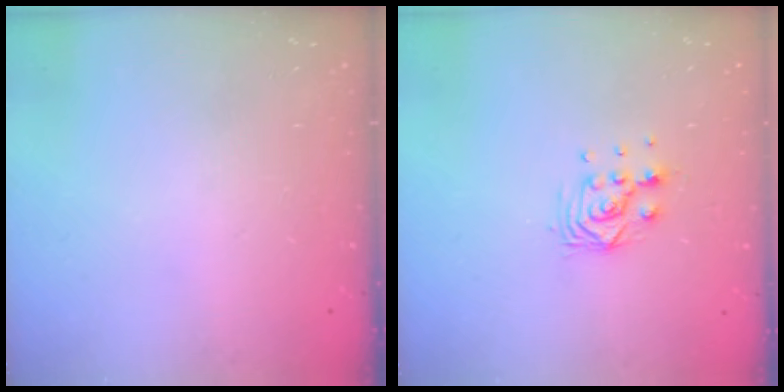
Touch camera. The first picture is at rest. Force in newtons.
{"total": 7.3, "press": 7.2, "slide": 0.6}